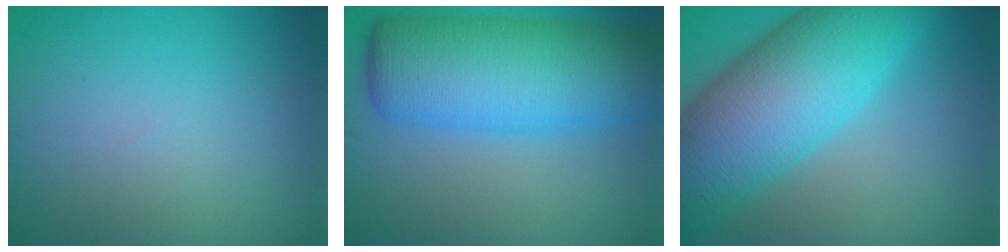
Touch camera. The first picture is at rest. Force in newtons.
{"total": 10.5, "press": 10.5, "slide": 0.3}
{"total": 11.9, "press": 11.9, "slide": 0.3}